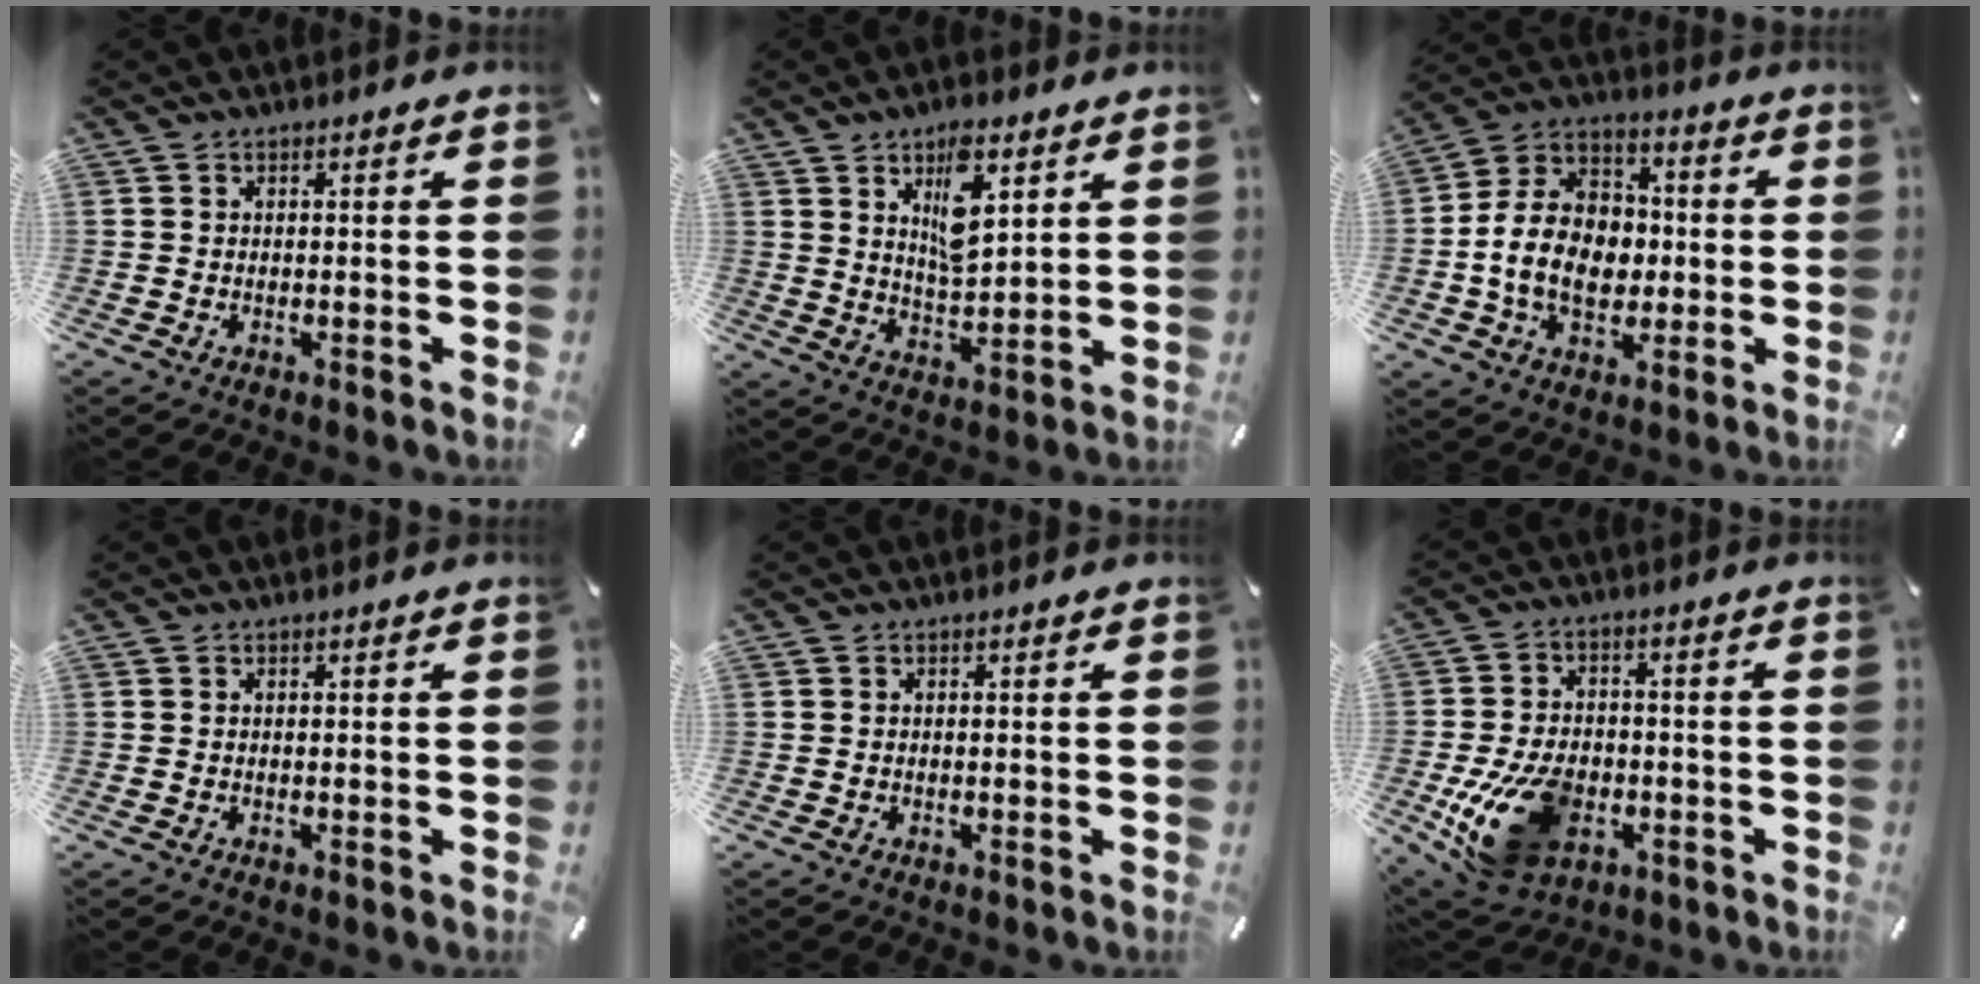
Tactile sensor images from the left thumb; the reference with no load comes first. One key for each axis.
{"total": 10.1, "fx": 5.1, "fy": 4.5, "fz": 7.5, "tx": -0.118, "ty": -0.017, "tz": 0.085}
{"total": 14.1, "fx": -2.8, "fy": 11.1, "fz": 8.2, "tx": -0.192, "ty": 0.017, "tz": -0.050}
{"total": 0.0}
{"total": 0.0}
{"total": 15.8, "fx": -5.0, "fy": 10.9, "fz": 10.2, "tx": -0.199, "ty": 0.020, "tz": -0.081}